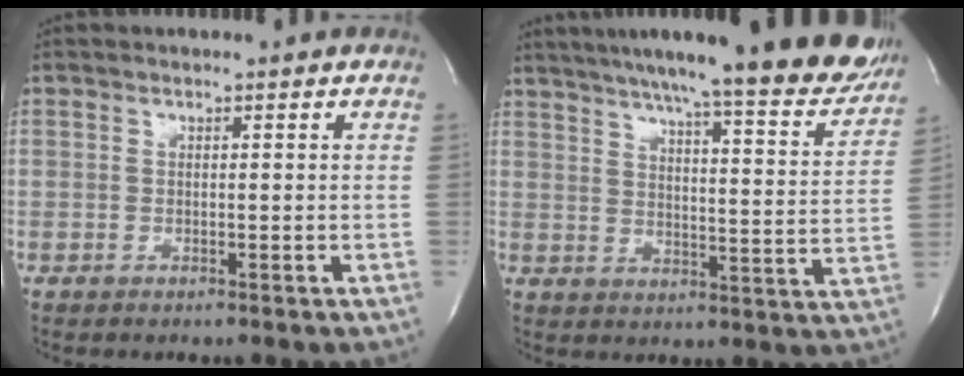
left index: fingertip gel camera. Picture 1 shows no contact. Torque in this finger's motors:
{"motor_torque": [0.50, 0.00, 0.79, 0.18]}